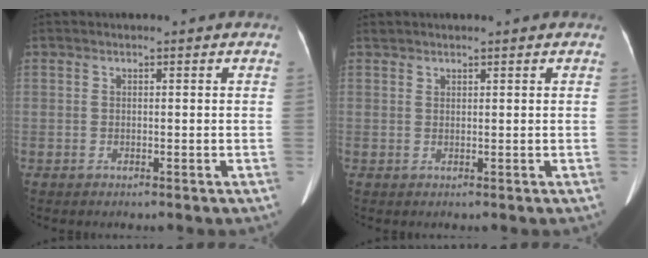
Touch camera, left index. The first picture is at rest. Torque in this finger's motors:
{"motor_torque": [-0.10, 0.00, -0.01, 0.01]}